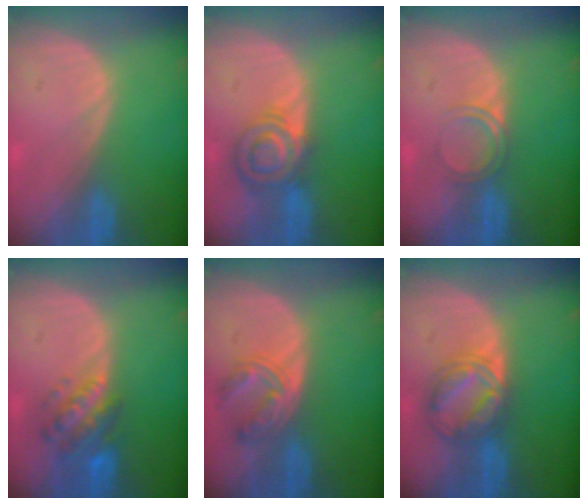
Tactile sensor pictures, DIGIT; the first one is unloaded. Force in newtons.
{"total": 6.5, "press": 6.3, "slide": 1.8}
{"total": 2.8, "press": 2.8, "slide": 0.2}
{"total": 6.2, "press": 6.0, "slide": 1.5}
{"total": 5.5, "press": 5.4, "slide": 1.0}
{"total": 6.9, "press": 6.9, "slide": 0.4}